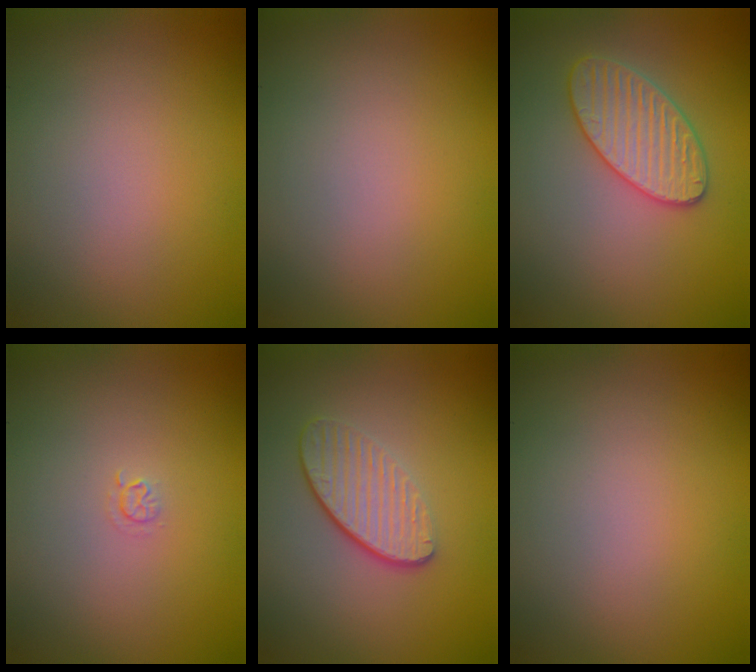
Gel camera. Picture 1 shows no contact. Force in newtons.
{"total": 0.0}
{"total": 3.6, "press": 3.6, "slide": 0.2}
{"total": 0.7, "press": 0.3, "slide": 0.6}
{"total": 3.8, "press": 2.8, "slide": 2.6}
{"total": 0.0}